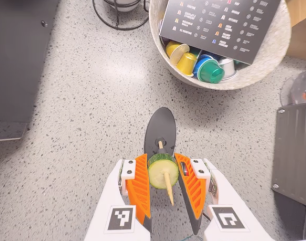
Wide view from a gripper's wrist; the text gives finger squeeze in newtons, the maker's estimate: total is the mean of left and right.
{"total": 10.9, "left": 10.6, "right": 11.2}